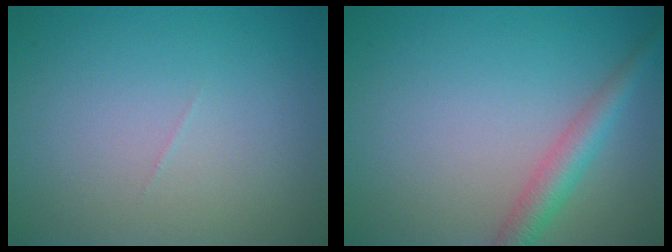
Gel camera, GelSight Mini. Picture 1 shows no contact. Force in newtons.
{"total": 3.1, "press": 3.1, "slide": 0.1}